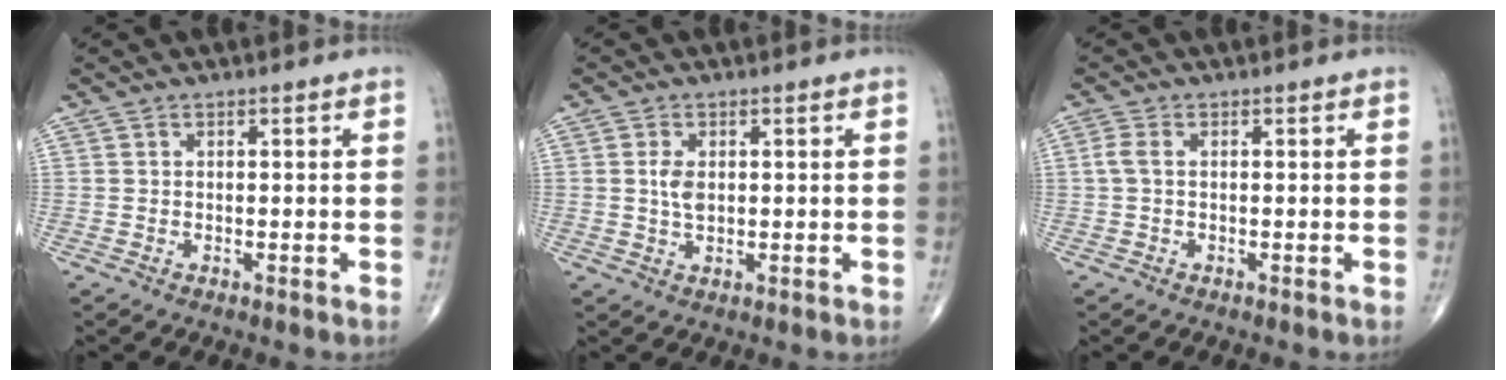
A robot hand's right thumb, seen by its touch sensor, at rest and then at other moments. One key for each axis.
{"total": 3.1, "fx": 0.4, "fy": 1.8, "fz": 2.6, "tx": -0.050, "ty": -0.002, "tz": 0.010}
{"total": 1.9, "fx": 0.0, "fy": 0.9, "fz": 1.7, "tx": -0.044, "ty": 0.001, "tz": -0.003}